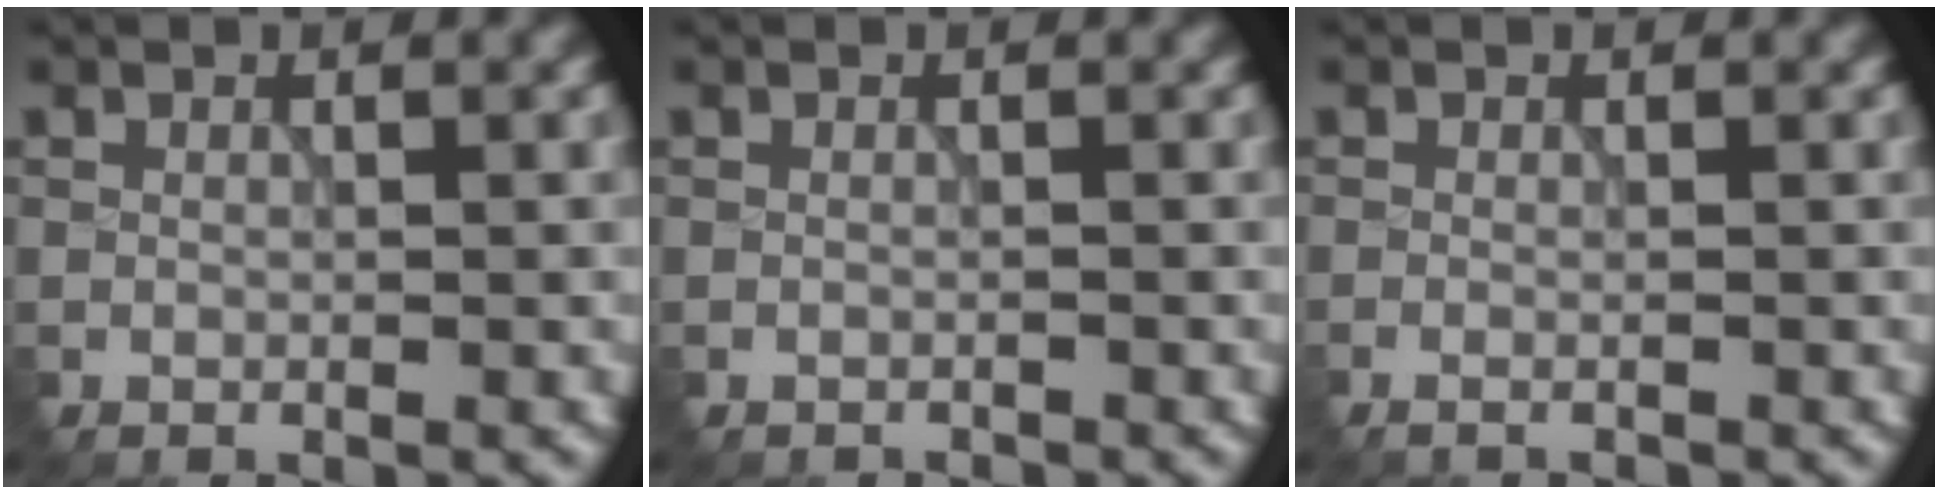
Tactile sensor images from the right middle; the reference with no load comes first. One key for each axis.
{"total": 1.0, "fx": -0.8, "fy": -0.1, "fz": -0.6, "tx": 0.013, "ty": 0.003, "tz": -0.015}
{"total": 0.9, "fx": -0.5, "fy": 0.5, "fz": 0.6, "tx": 0.008, "ty": 0.007, "tz": -0.014}